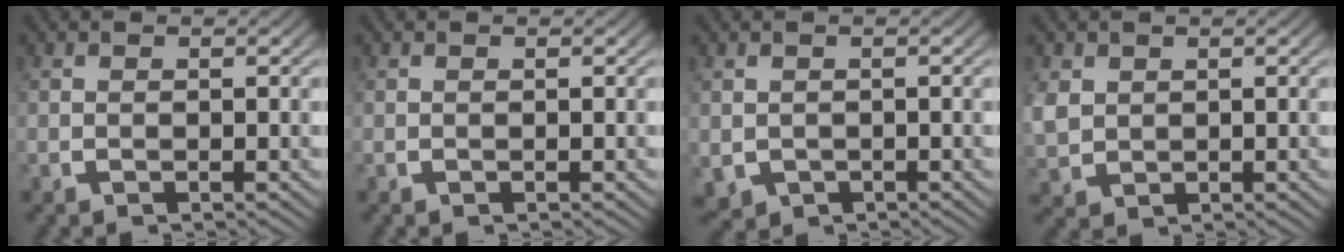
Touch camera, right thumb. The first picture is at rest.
{"total": 0.0}
{"total": 3.2, "force": [-1.1, 2.7, 1.3], "torque": [-0.034, -0.026, -0.003]}
{"total": 3.2, "force": [0.4, 2.8, 1.4], "torque": [-0.045, -0.015, 0.025]}